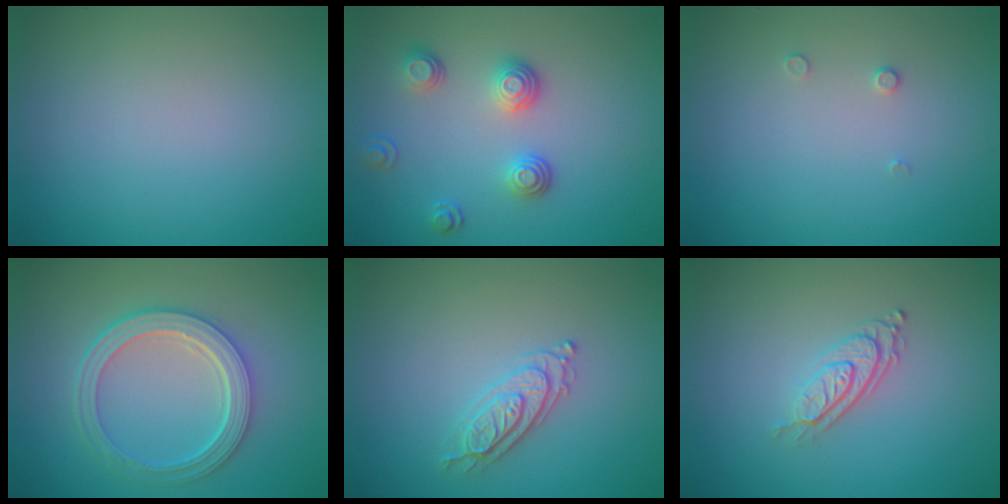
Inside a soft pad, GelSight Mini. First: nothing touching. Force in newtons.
{"total": 3.1, "press": 2.6, "slide": 1.8}
{"total": 0.6, "press": 0.6, "slide": 0.2}
{"total": 4.9, "press": 3.9, "slide": 3.0}
{"total": 2.4, "press": 2.3, "slide": 0.5}
{"total": 2.8, "press": 2.0, "slide": 2.0}